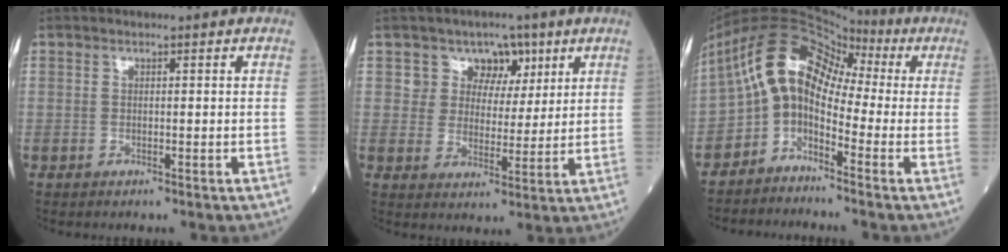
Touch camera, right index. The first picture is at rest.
{"total": 6.3, "force": [3.2, 5.3, 0.9], "torque": [0.001, 0.014, 0.050]}
{"total": 9.7, "force": [-1.3, 6.1, 7.4], "torque": [-0.131, 0.049, -0.034]}